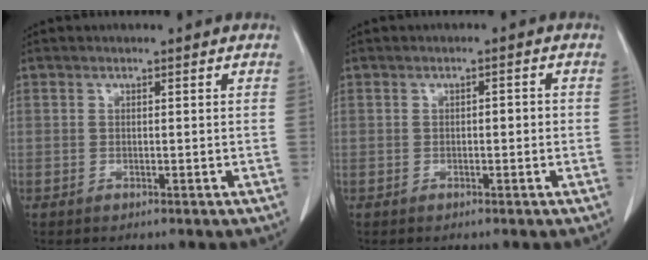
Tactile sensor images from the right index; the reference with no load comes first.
{"total": 1.3, "force": [-0.2, 0.5, 1.2], "torque": [-0.015, 0.004, -0.003]}